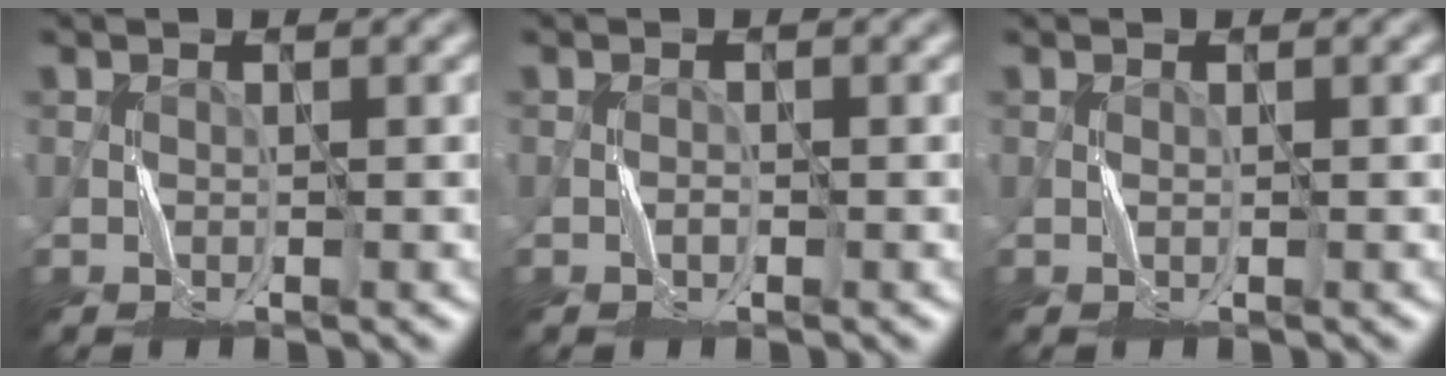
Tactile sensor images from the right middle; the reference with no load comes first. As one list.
[{"total": 0.6, "force": [-0.5, 0.2, 0.3], "torque": [-0.005, 0.002, -0.009]}, {"total": 0.0}]